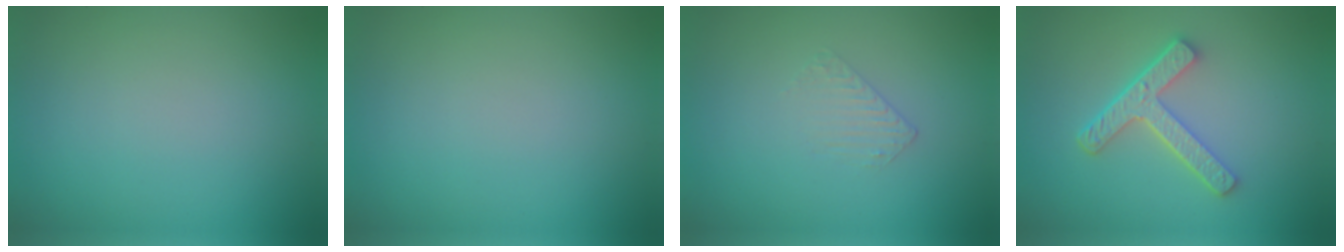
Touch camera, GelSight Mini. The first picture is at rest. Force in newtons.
{"total": 0.0}
{"total": 0.9, "press": 0.2, "slide": 0.9}
{"total": 4.3, "press": 3.3, "slide": 2.7}